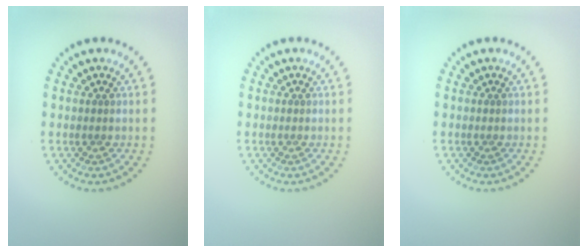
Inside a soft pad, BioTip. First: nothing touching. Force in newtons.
{"total": 0.0}
{"total": 0.0}